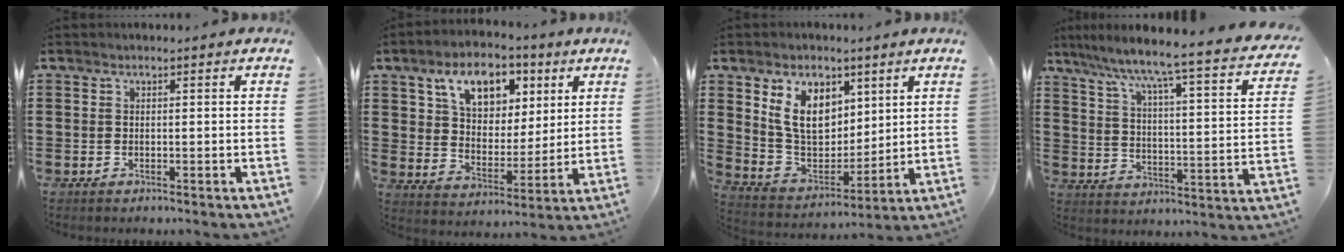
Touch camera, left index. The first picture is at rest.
{"total": 9.3, "force": [5.4, 5.7, 5.0], "torque": [-0.097, -0.003, 0.092]}
{"total": 9.7, "force": [4.9, 6.7, 5.1], "torque": [-0.113, -0.004, 0.095]}
{"total": 5.2, "force": [4.4, -1.1, 2.6], "torque": [-0.075, -0.054, 0.056]}